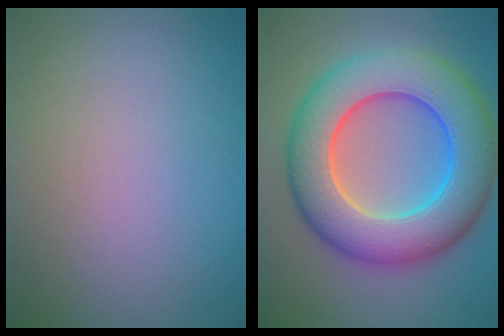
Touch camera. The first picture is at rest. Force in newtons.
{"total": 11.8, "press": 11.8, "slide": 0.3}